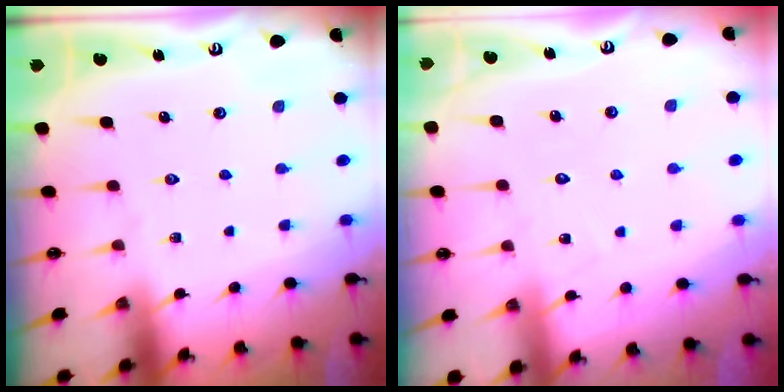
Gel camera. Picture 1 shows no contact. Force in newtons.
{"total": 5.5, "press": 5.5, "slide": 0.3}